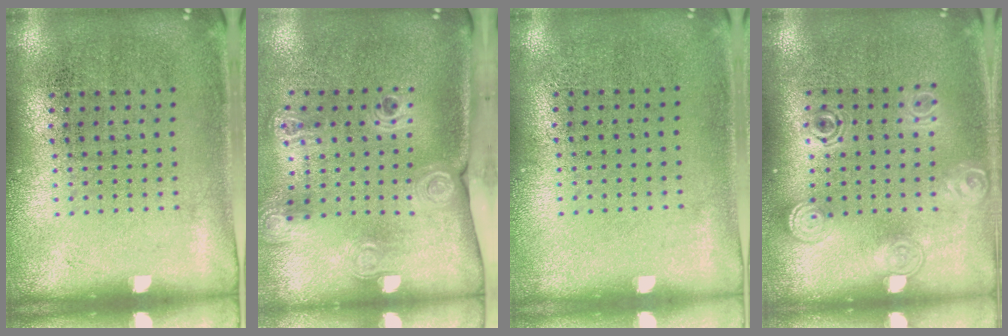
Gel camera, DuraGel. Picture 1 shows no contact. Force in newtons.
{"total": 2.2, "press": 1.6, "slide": 1.6}
{"total": 0.0}
{"total": 1.5, "press": 1.2, "slide": 0.9}